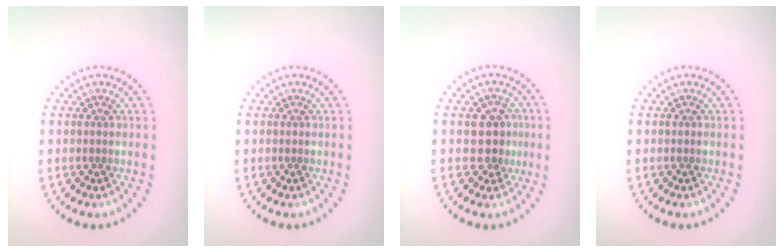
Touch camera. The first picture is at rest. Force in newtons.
{"total": 0.0}
{"total": 2.9, "press": 2.7, "slide": 1.1}
{"total": 0.0}